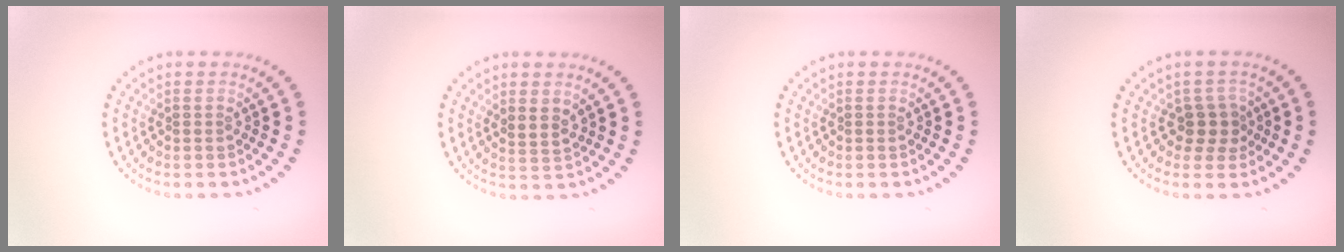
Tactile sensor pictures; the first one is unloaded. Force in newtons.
{"total": 1.7, "press": 1.3, "slide": 1.1}
{"total": 0.0}
{"total": 2.2, "press": 1.8, "slide": 1.3}